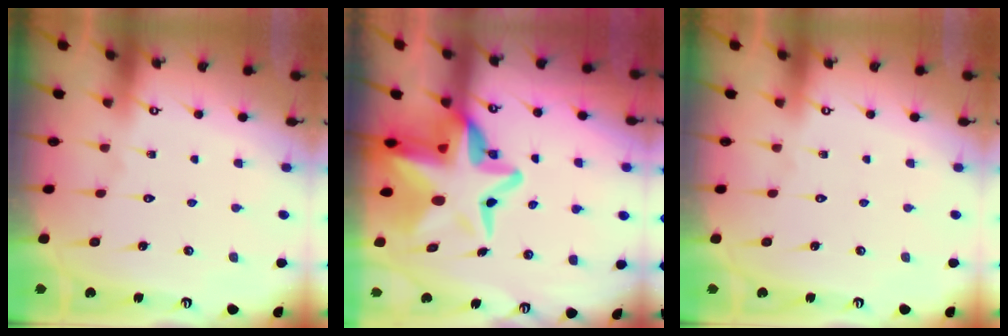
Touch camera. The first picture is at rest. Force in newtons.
{"total": 17.5, "press": 16.9, "slide": 4.3}
{"total": 0.0}